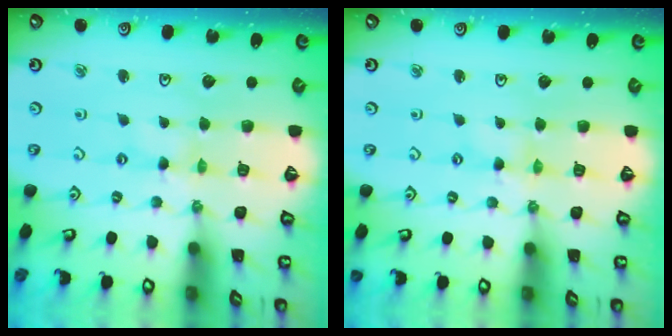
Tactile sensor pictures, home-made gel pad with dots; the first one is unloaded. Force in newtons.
{"total": 1.6, "press": 1.6, "slide": 0.2}